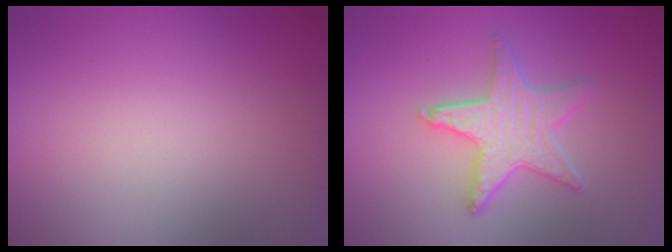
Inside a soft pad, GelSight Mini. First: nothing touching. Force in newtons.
{"total": 3.5, "press": 3.4, "slide": 0.7}